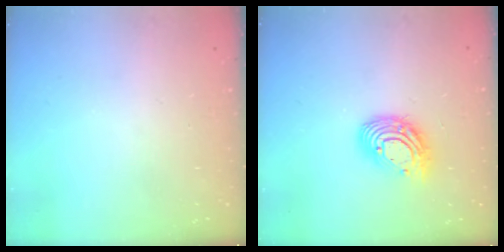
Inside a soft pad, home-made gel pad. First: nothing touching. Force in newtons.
{"total": 13.9, "press": 13.9, "slide": 1.2}